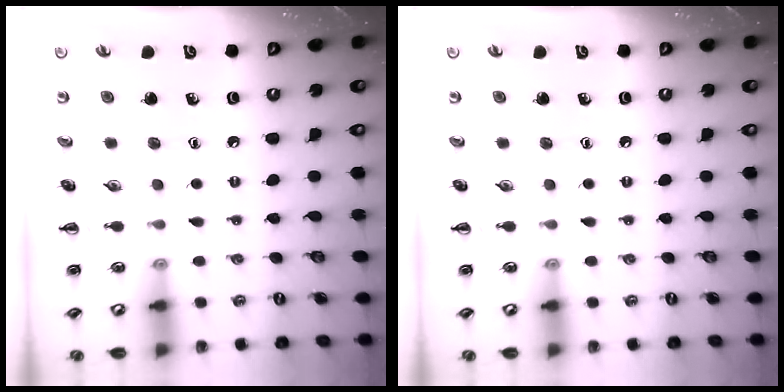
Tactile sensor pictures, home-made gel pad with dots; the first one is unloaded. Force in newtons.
{"total": 0.0}